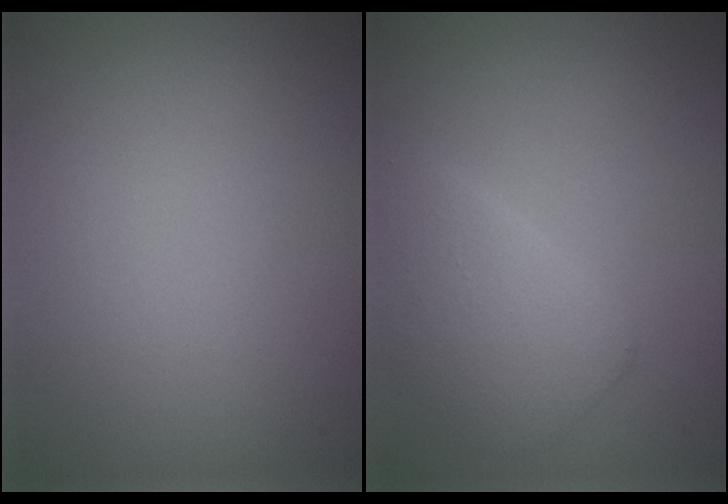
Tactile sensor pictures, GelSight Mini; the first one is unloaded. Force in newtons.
{"total": 3.2, "press": 3.2, "slide": 0.3}